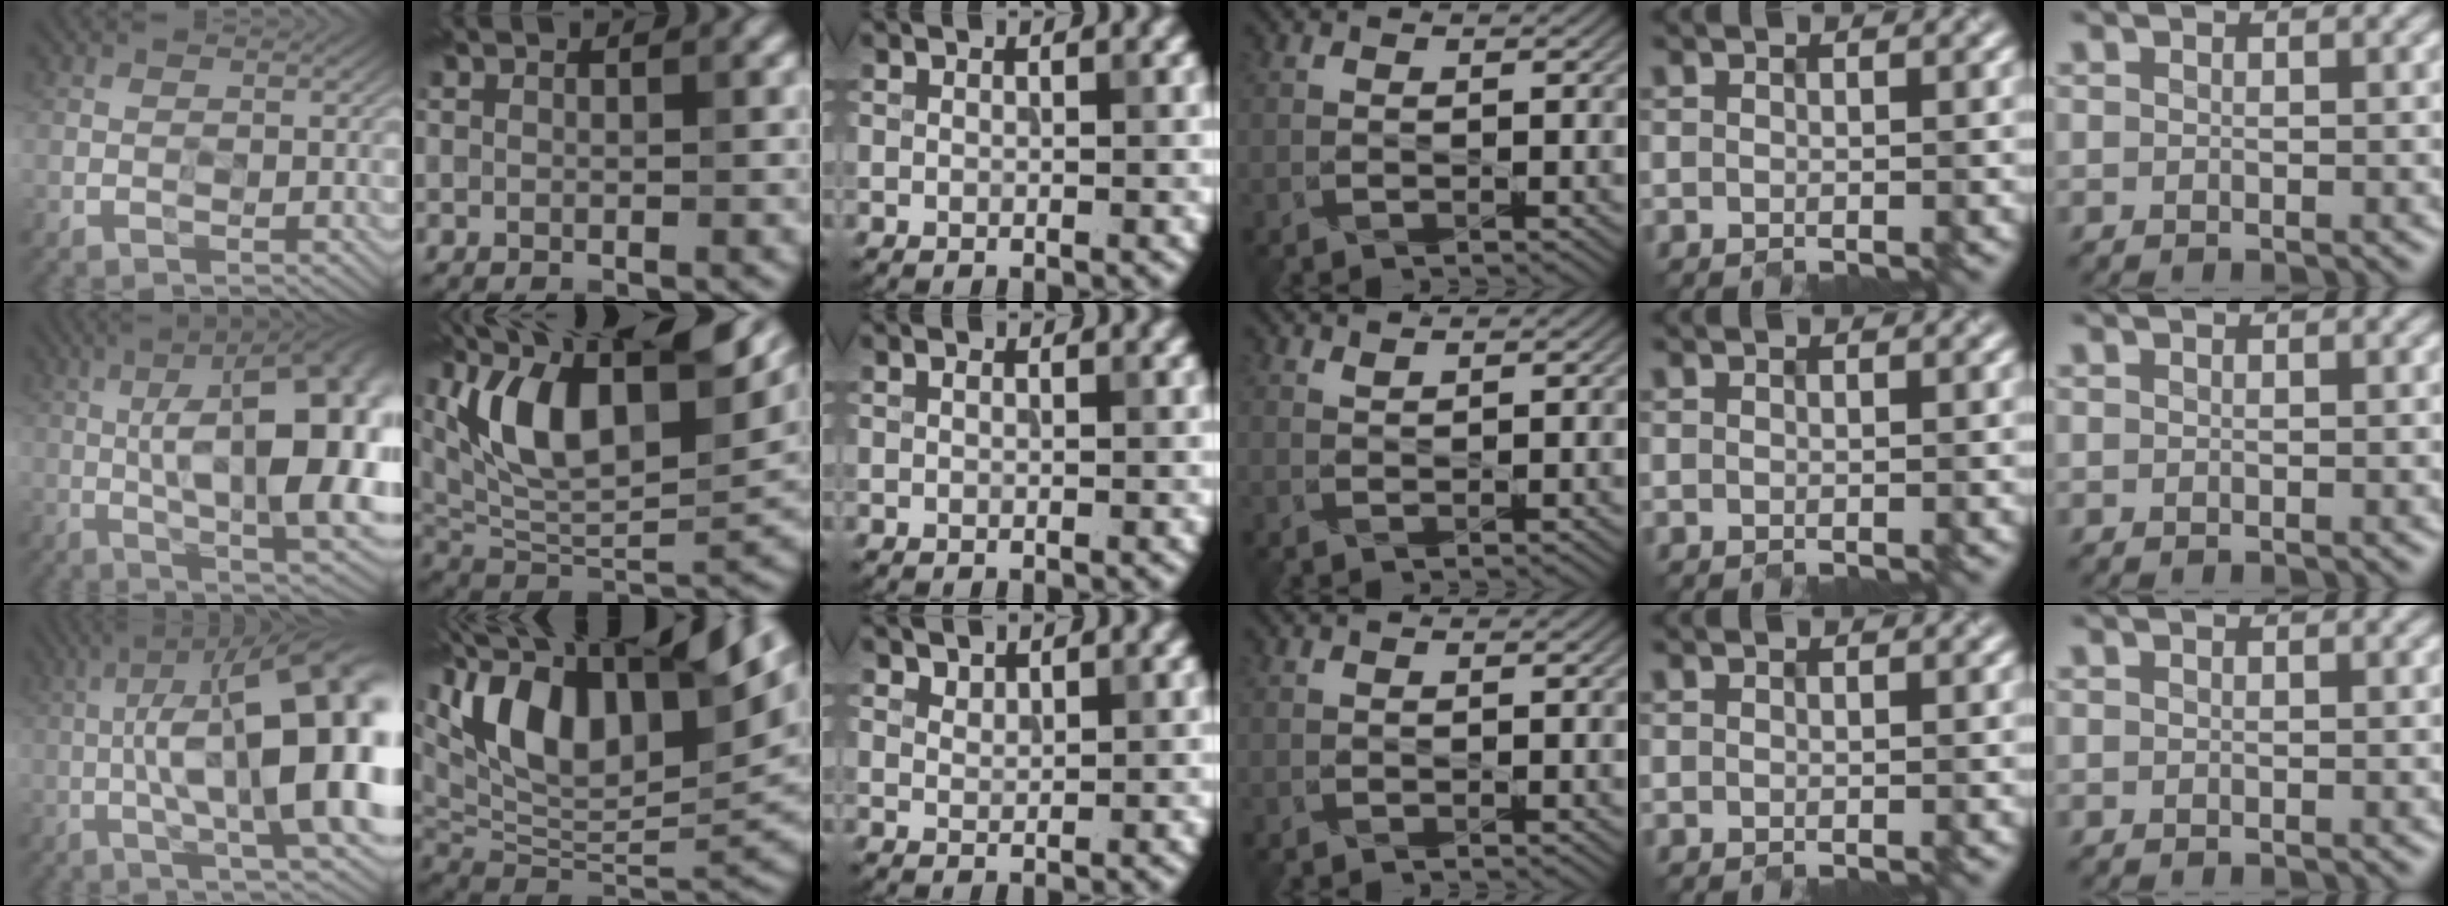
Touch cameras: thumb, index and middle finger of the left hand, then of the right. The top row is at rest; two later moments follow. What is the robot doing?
{"motion": "close", "object": "medicine box"}